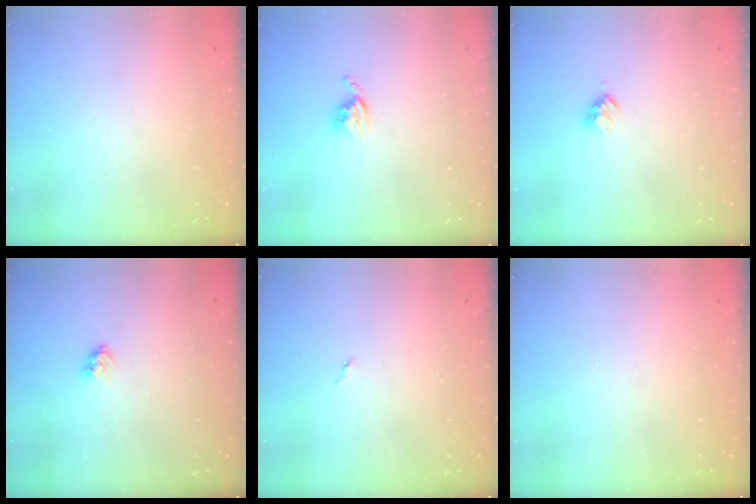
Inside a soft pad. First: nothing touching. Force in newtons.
{"total": 4.4, "press": 4.3, "slide": 0.5}
{"total": 3.0, "press": 2.9, "slide": 0.4}
{"total": 3.4, "press": 3.4, "slide": 0.4}
{"total": 3.0, "press": 3.0, "slide": 0.2}
{"total": 0.0}